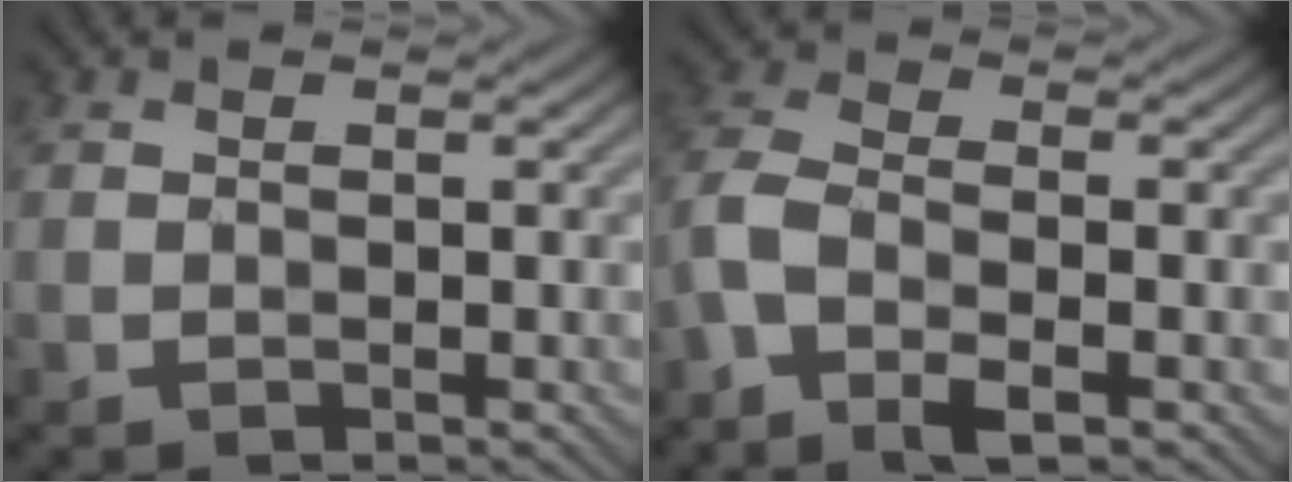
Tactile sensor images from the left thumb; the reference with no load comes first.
{"total": 5.9, "force": [-3.2, 2.2, 4.5], "torque": [-0.108, 0.000, -0.077]}